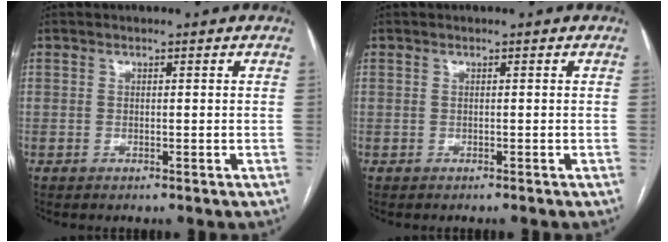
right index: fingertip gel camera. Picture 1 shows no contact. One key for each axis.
{"total": 0.6, "fx": -0.5, "fy": -0.2, "fz": 0.2, "tx": 0.000, "ty": 0.001, "tz": -0.011}